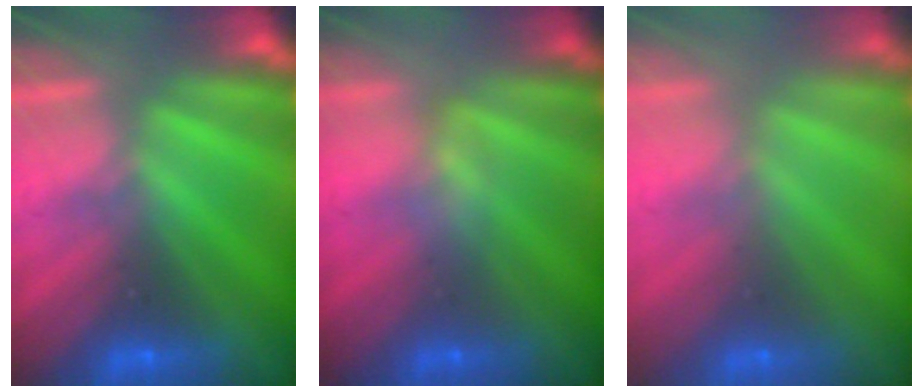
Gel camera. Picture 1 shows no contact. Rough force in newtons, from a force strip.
{"total": 2.4}
{"total": 2.4}